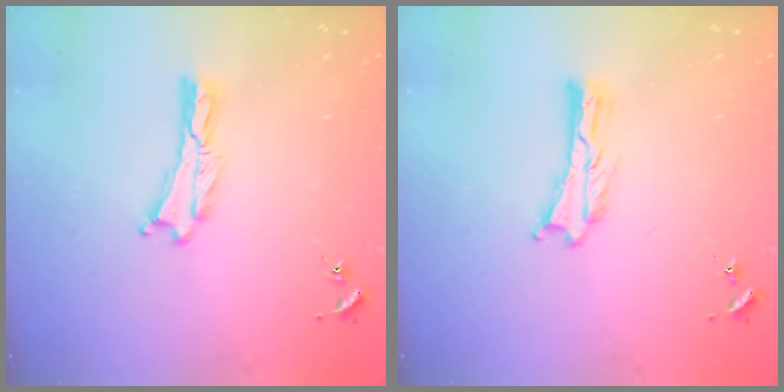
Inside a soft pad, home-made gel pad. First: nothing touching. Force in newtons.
{"total": 0.0}